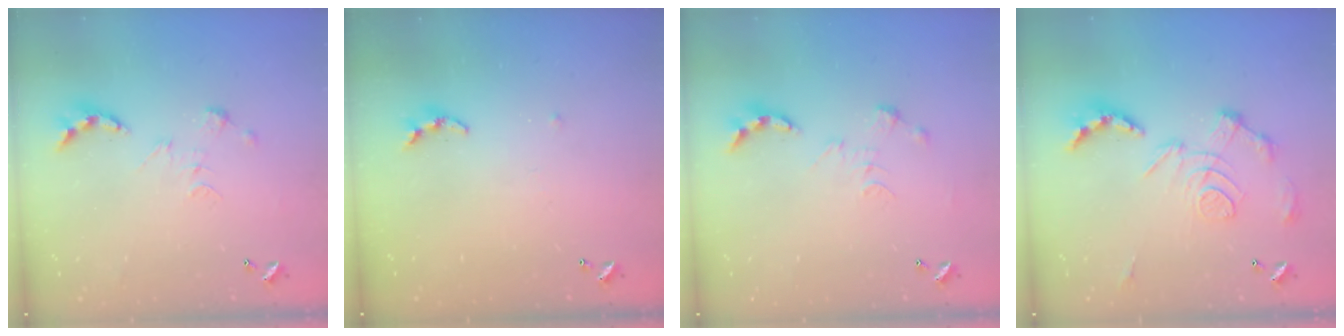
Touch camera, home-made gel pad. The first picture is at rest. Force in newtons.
{"total": 4.3, "press": 4.3, "slide": 0.4}
{"total": 0.0}
{"total": 3.4, "press": 2.7, "slide": 2.0}